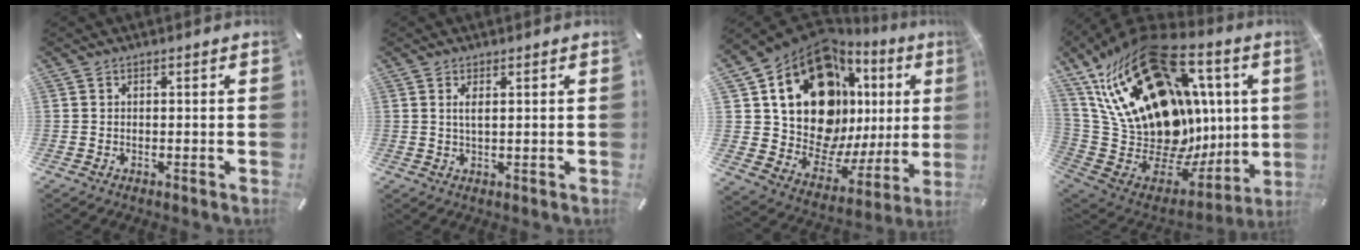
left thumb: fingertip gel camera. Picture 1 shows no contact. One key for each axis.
{"total": 2.4, "fx": 0.8, "fy": 0.5, "fz": 2.1, "tx": -0.045, "ty": 0.001, "tz": 0.013}
{"total": 22.4, "fx": 9.0, "fy": 14.7, "fz": 14.4, "tx": -0.264, "ty": -0.077, "tz": 0.167}
{"total": 30.5, "fx": 10.1, "fy": 18.7, "fz": 21.9, "tx": -0.375, "ty": -0.120, "tz": 0.217}